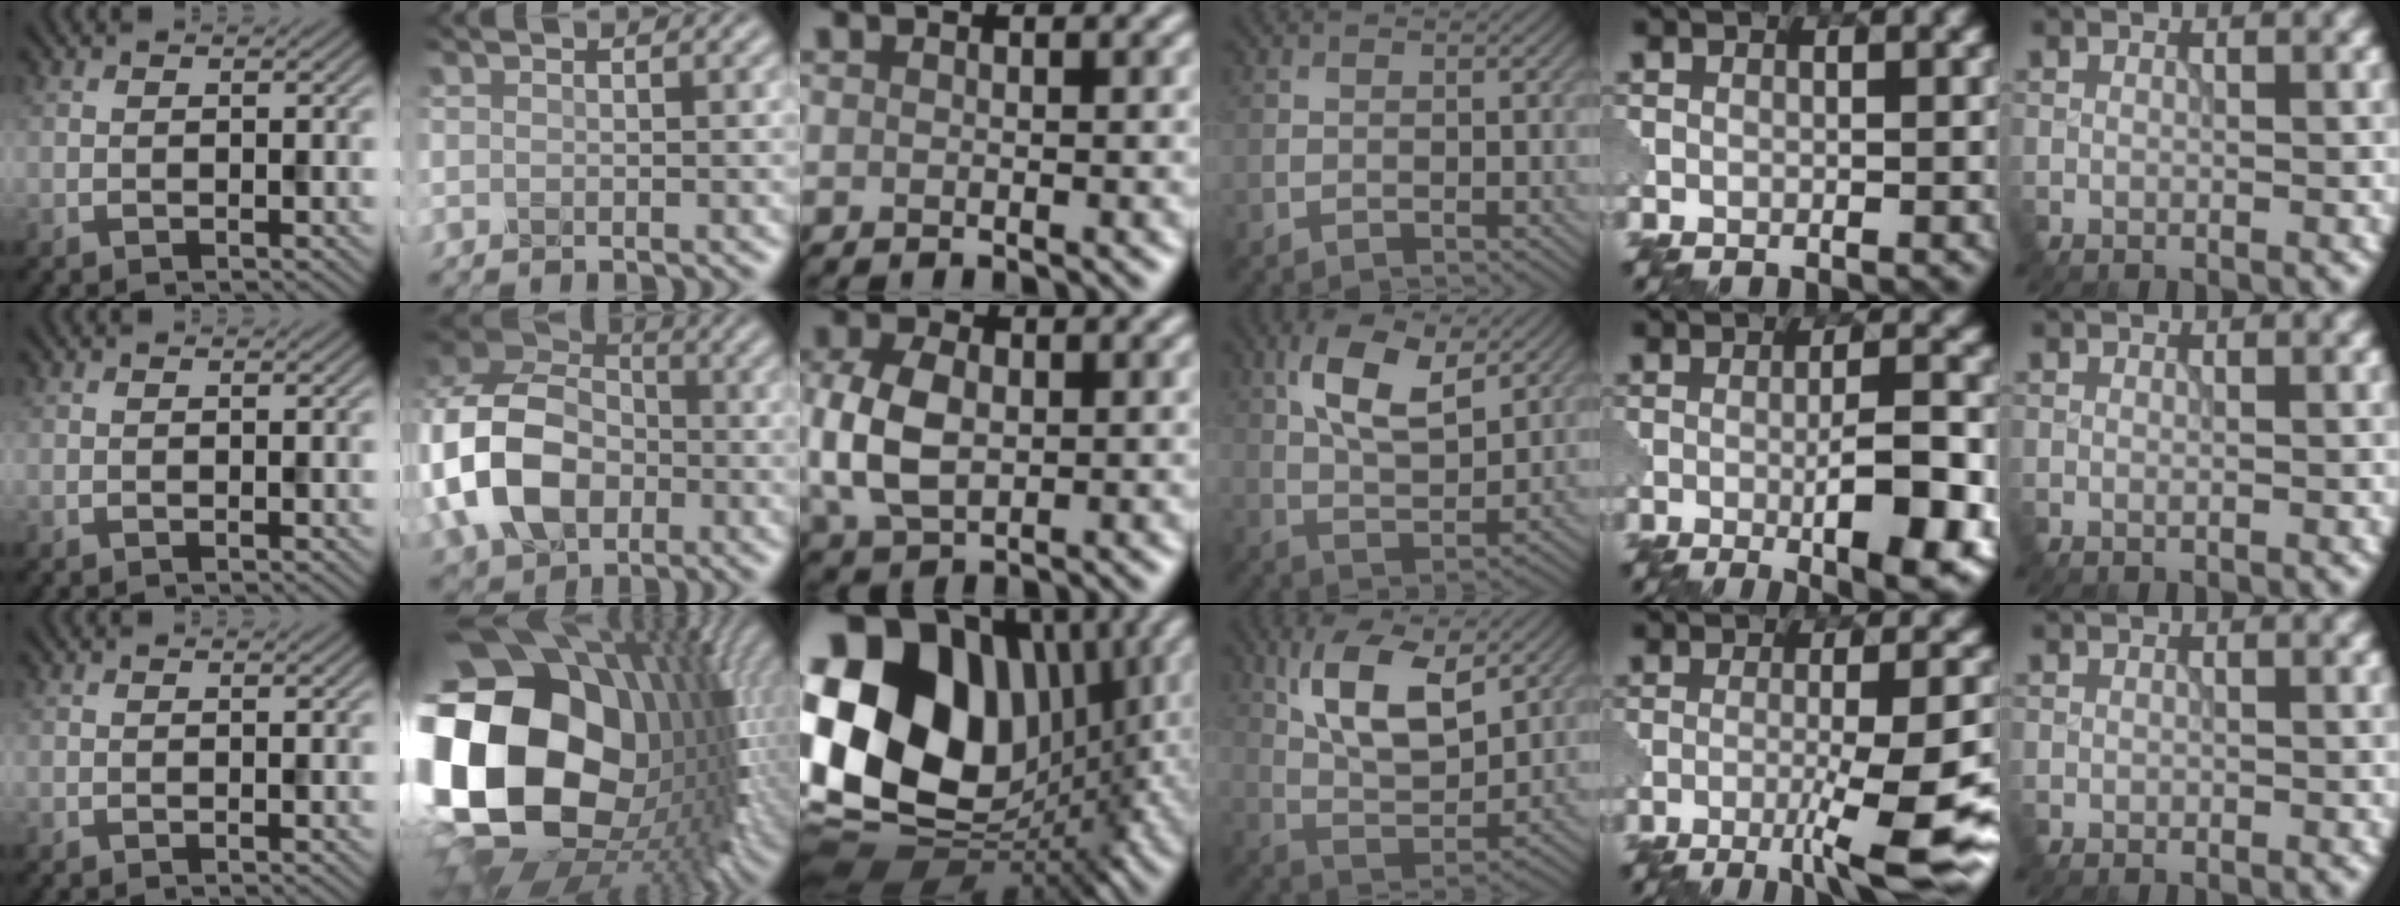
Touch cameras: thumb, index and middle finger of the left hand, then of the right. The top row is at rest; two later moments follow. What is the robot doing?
{"motion": "dispense", "object": "glue stick"}